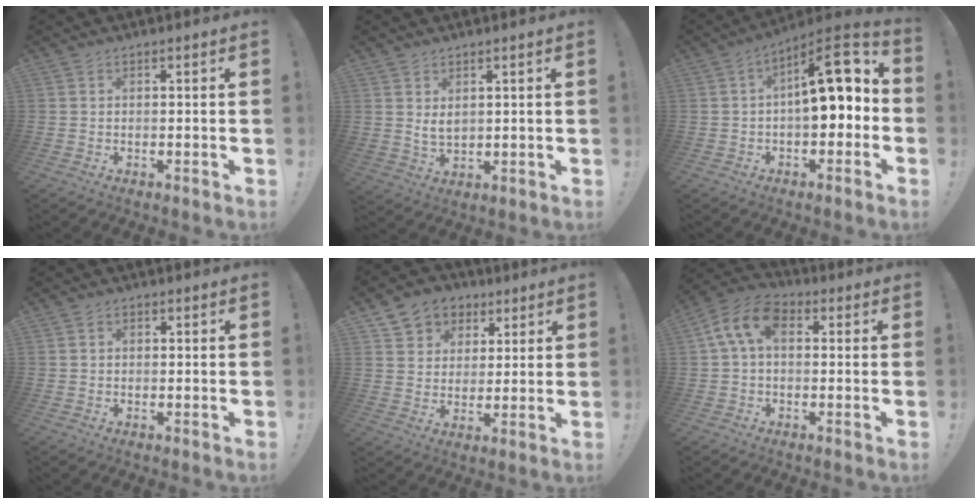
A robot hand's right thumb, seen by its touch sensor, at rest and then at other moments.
{"total": 4.6, "force": [2.5, 2.9, 2.7], "torque": [-0.039, -0.012, 0.046]}
{"total": 15.7, "force": [2.5, 7.0, 13.8], "torque": [-0.183, -0.007, 0.046]}
{"total": 1.1, "force": [-0.4, 1.0, 0.4], "torque": [-0.010, 0.005, -0.006]}
{"total": 7.9, "force": [3.3, 7.0, 1.4], "torque": [-0.020, -0.022, 0.068]}
{"total": 10.6, "force": [2.6, 6.4, 8.0], "torque": [-0.154, 0.005, 0.052]}